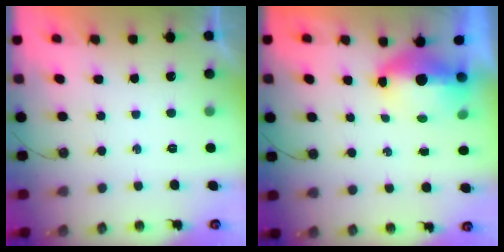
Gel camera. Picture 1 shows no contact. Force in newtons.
{"total": 6.6, "press": 6.5, "slide": 1.1}